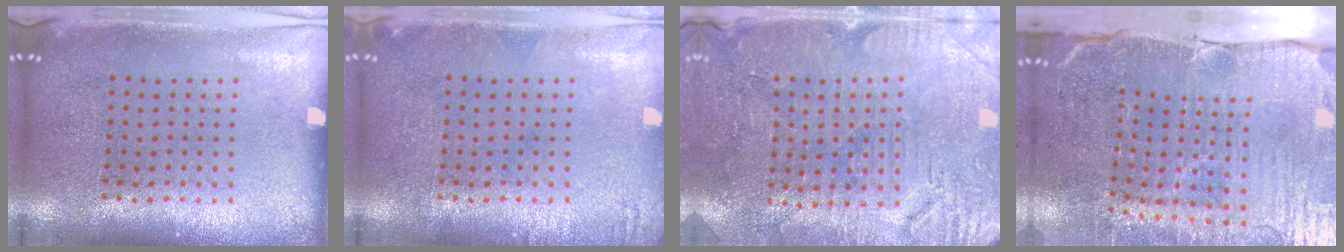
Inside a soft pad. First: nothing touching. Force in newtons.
{"total": 0.8, "press": 0.8, "slide": 0.1}
{"total": 3.1, "press": 3.0, "slide": 0.6}
{"total": 5.0, "press": 4.3, "slide": 2.6}